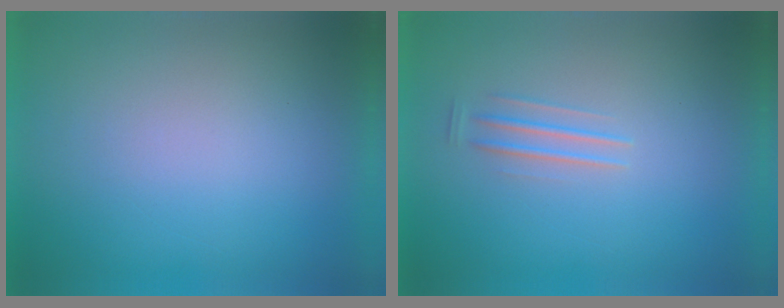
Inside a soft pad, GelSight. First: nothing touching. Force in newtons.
{"total": 1.6}